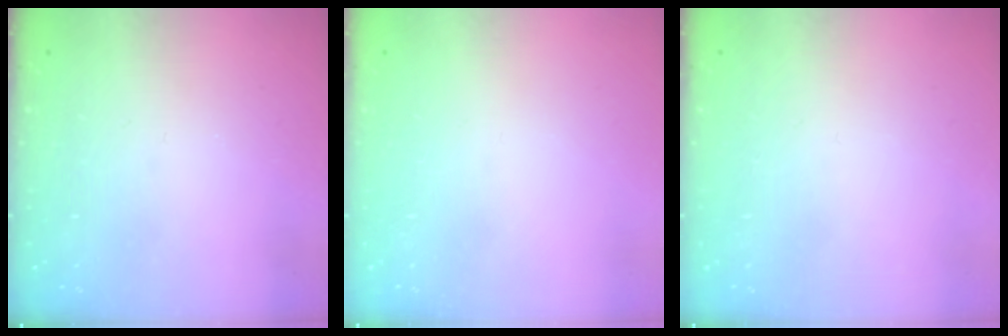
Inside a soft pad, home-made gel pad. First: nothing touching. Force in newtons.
{"total": 1.6, "press": 1.6, "slide": 0.1}
{"total": 1.8, "press": 1.8, "slide": 0.1}